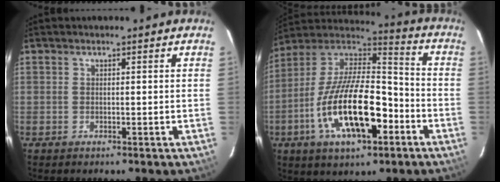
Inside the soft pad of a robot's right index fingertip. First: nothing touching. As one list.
[{"total": 22.1, "force": [-8.3, 9.4, 18.1], "torque": [-0.349, -0.011, -0.145]}]